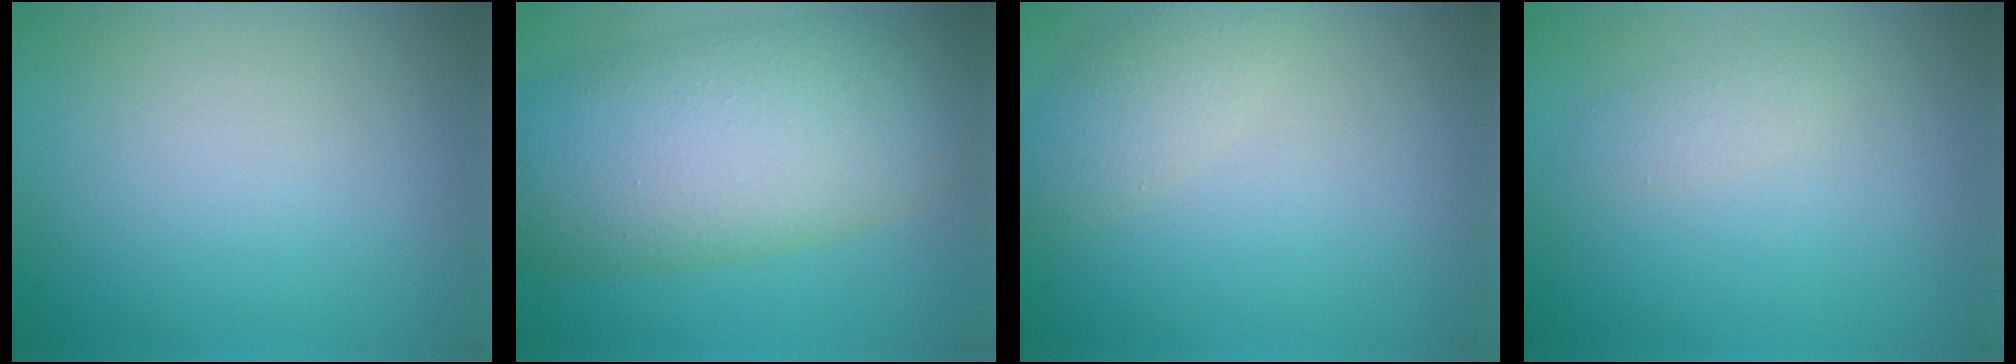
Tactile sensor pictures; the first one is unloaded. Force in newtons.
{"total": 12.1, "press": 12.1, "slide": 0.5}
{"total": 2.4, "press": 2.4, "slide": 0.2}
{"total": 1.2, "press": 1.2, "slide": 0.0}